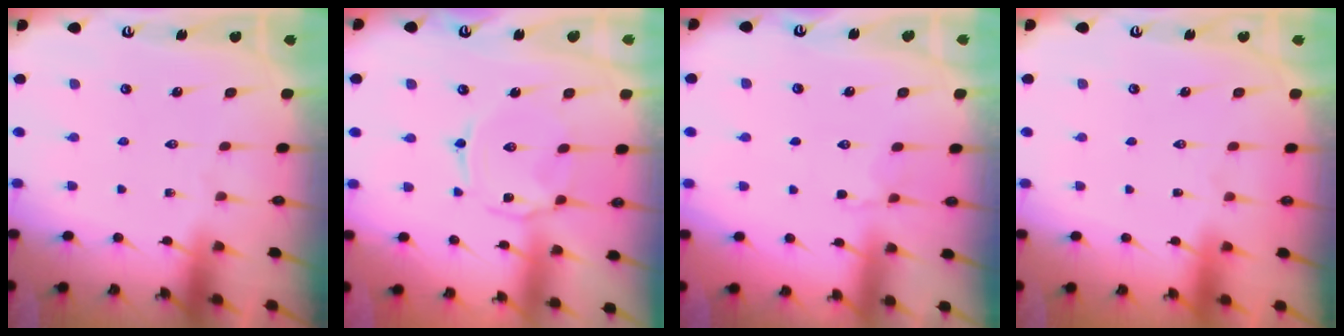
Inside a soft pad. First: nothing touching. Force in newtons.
{"total": 2.7, "press": 2.7, "slide": 0.4}
{"total": 2.6, "press": 2.2, "slide": 1.4}
{"total": 1.6, "press": 1.6, "slide": 0.1}